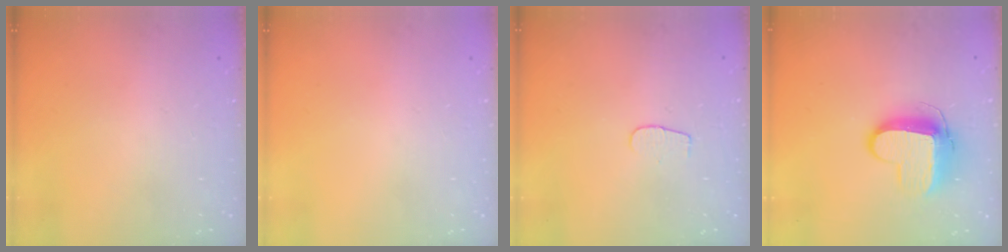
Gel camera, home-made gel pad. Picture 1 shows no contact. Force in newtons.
{"total": 0.0}
{"total": 3.6, "press": 3.6, "slide": 0.4}
{"total": 11.1, "press": 11.1, "slide": 1.0}